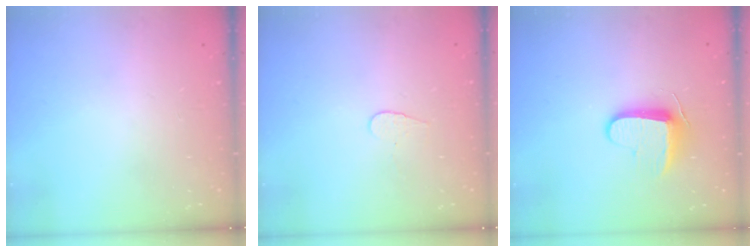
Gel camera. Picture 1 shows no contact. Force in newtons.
{"total": 3.6, "press": 3.6, "slide": 0.3}
{"total": 8.9, "press": 8.9, "slide": 0.8}